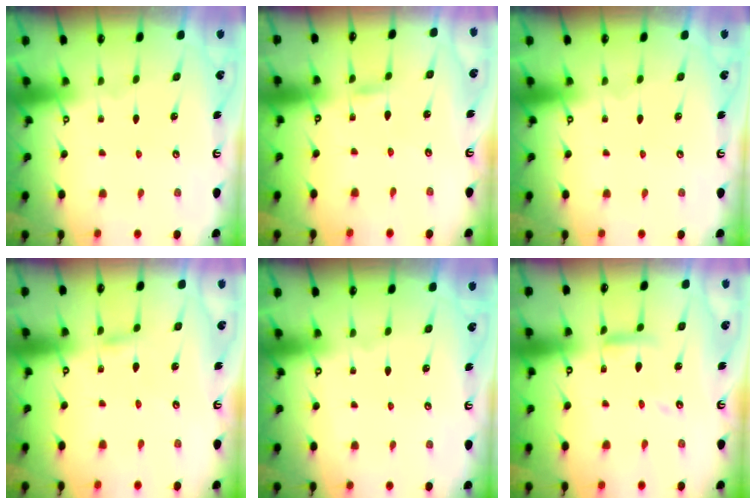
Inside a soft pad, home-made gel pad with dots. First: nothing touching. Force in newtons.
{"total": 1.9, "press": 1.9, "slide": 0.1}
{"total": 0.0}
{"total": 2.9, "press": 2.9, "slide": 0.4}
{"total": 0.0}
{"total": 9.7, "press": 9.7, "slide": 0.8}